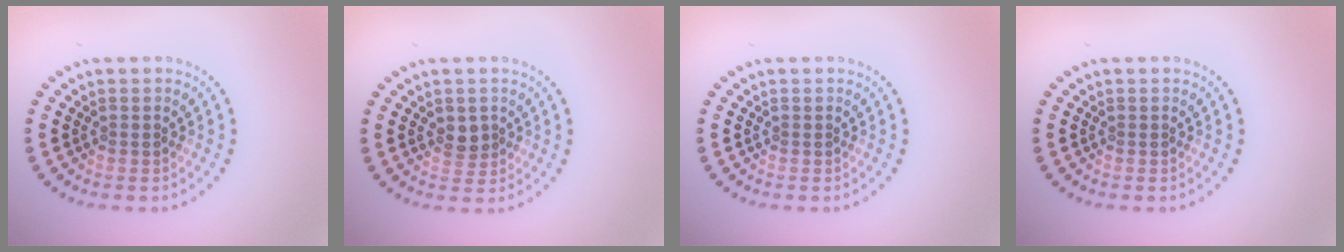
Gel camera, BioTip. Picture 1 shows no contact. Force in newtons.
{"total": 1.5, "press": 1.4, "slide": 0.5}
{"total": 0.0}
{"total": 0.0}